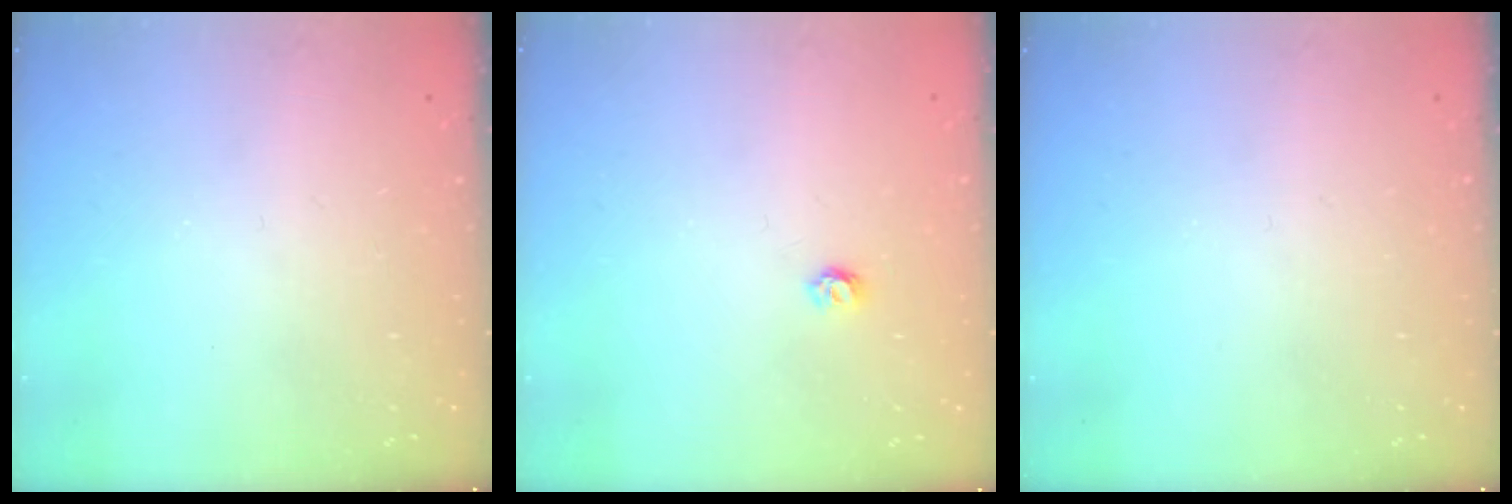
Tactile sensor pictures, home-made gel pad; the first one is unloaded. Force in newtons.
{"total": 3.5, "press": 3.5, "slide": 0.3}
{"total": 0.0}